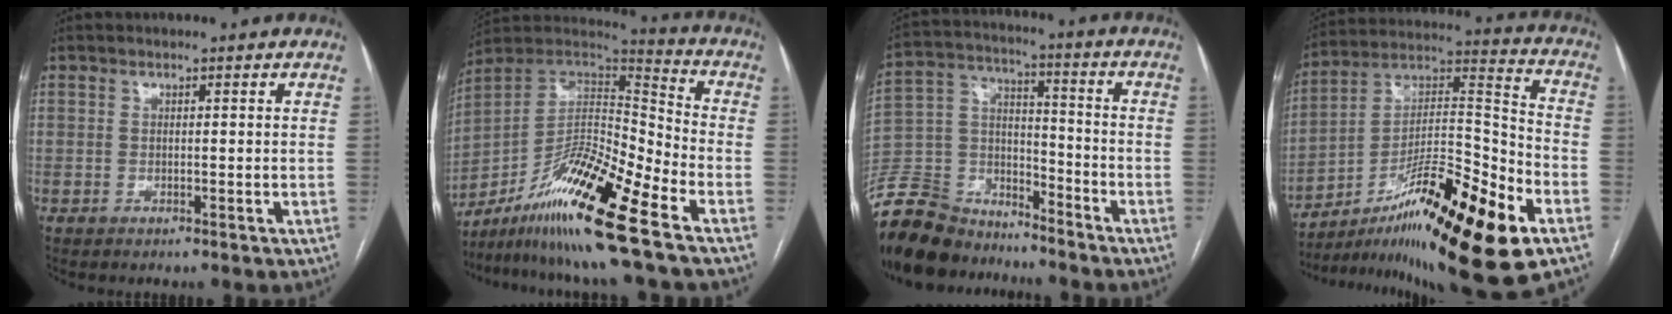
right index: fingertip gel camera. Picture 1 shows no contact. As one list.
[{"total": 18.5, "force": [-11.5, 0.9, 14.5], "torque": [-0.282, -0.006, -0.205]}, {"total": 15.5, "force": [-13.8, 5.8, 3.8], "torque": [-0.082, 0.024, -0.256]}, {"total": 24.8, "force": [-13.5, 2.8, 20.7], "torque": [-0.306, 0.000, -0.216]}]